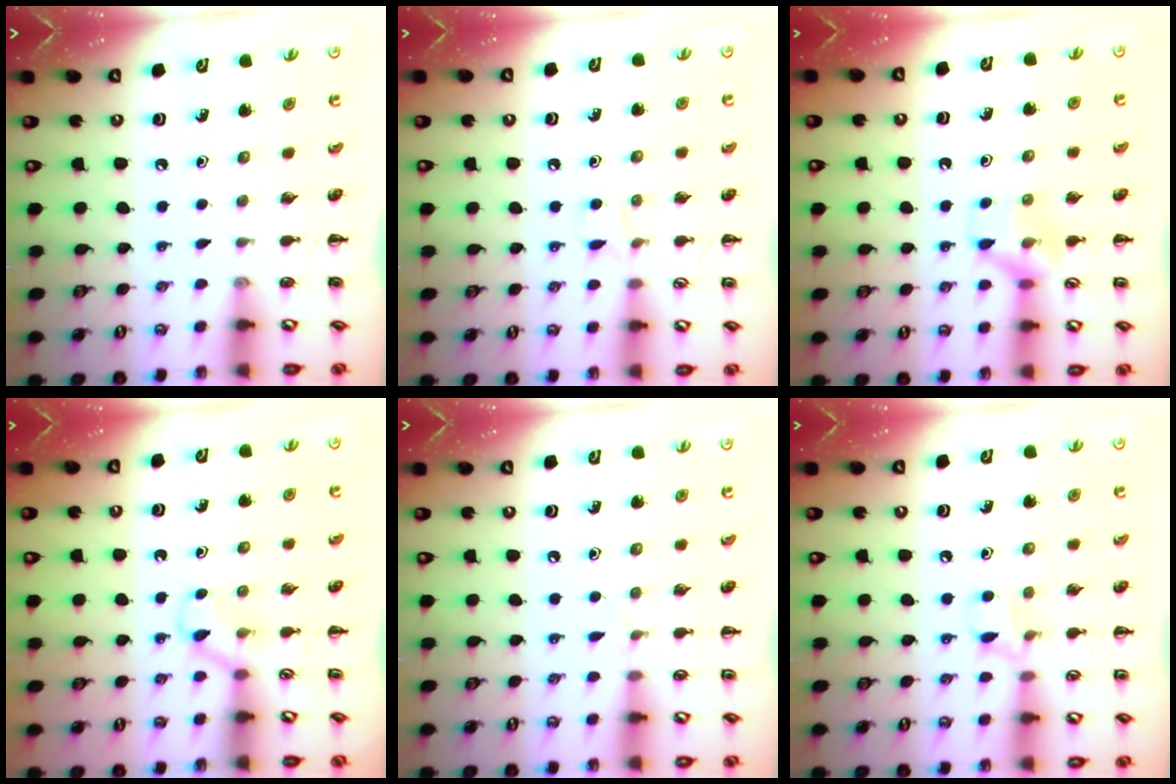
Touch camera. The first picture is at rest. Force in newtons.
{"total": 4.7, "press": 4.4, "slide": 1.6}
{"total": 8.7, "press": 8.7, "slide": 0.5}
{"total": 4.0, "press": 3.7, "slide": 1.5}
{"total": 3.5, "press": 3.3, "slide": 1.0}
{"total": 6.0, "press": 5.7, "slide": 1.6}